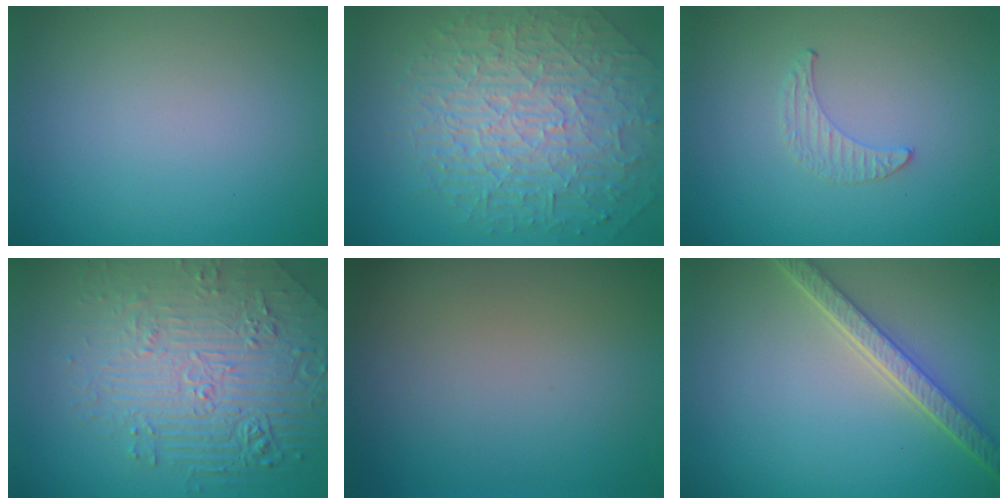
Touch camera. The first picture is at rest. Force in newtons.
{"total": 9.6, "press": 6.2, "slide": 7.4}
{"total": 0.5, "press": 0.5, "slide": 0.2}
{"total": 6.6, "press": 5.4, "slide": 3.8}
{"total": 0.0}
{"total": 4.1, "press": 3.4, "slide": 2.2}